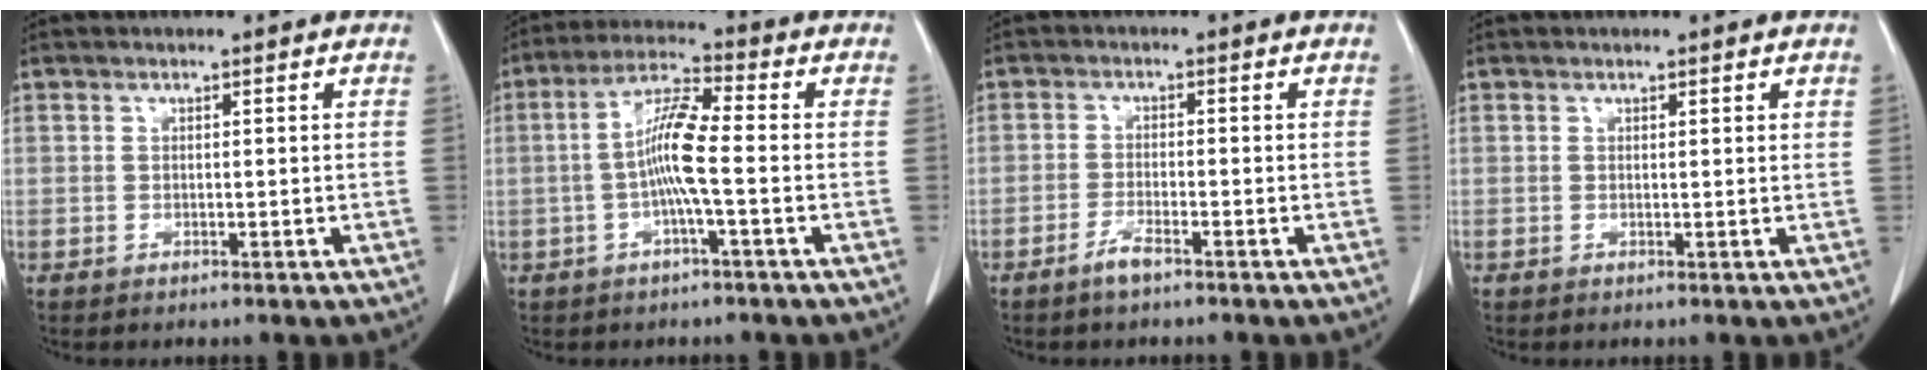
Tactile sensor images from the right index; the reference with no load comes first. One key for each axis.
{"total": 7.7, "fx": -1.1, "fy": 0.5, "fz": 7.6, "tx": -0.154, "ty": 0.012, "tz": -0.027}
{"total": 2.5, "fx": -1.9, "fy": 0.3, "fz": 1.7, "tx": -0.040, "ty": 0.000, "tz": -0.034}
{"total": 0.5, "fx": 0.4, "fy": 0.0, "fz": 0.3, "tx": -0.003, "ty": -0.001, "tz": 0.005}